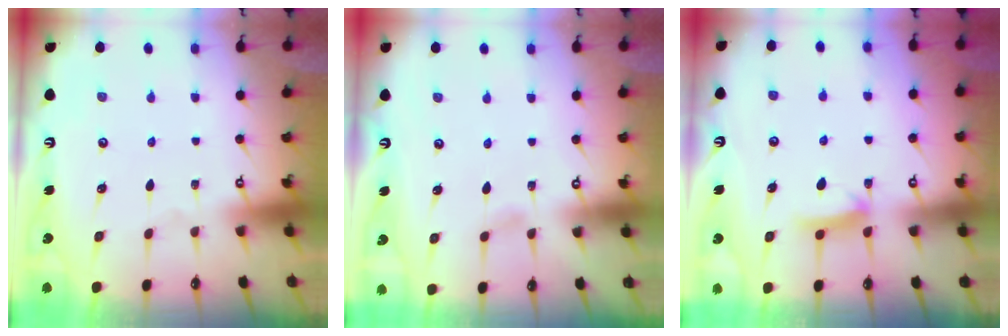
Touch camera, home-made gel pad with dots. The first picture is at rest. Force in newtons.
{"total": 3.6, "press": 3.5, "slide": 0.4}
{"total": 6.3, "press": 6.2, "slide": 0.7}